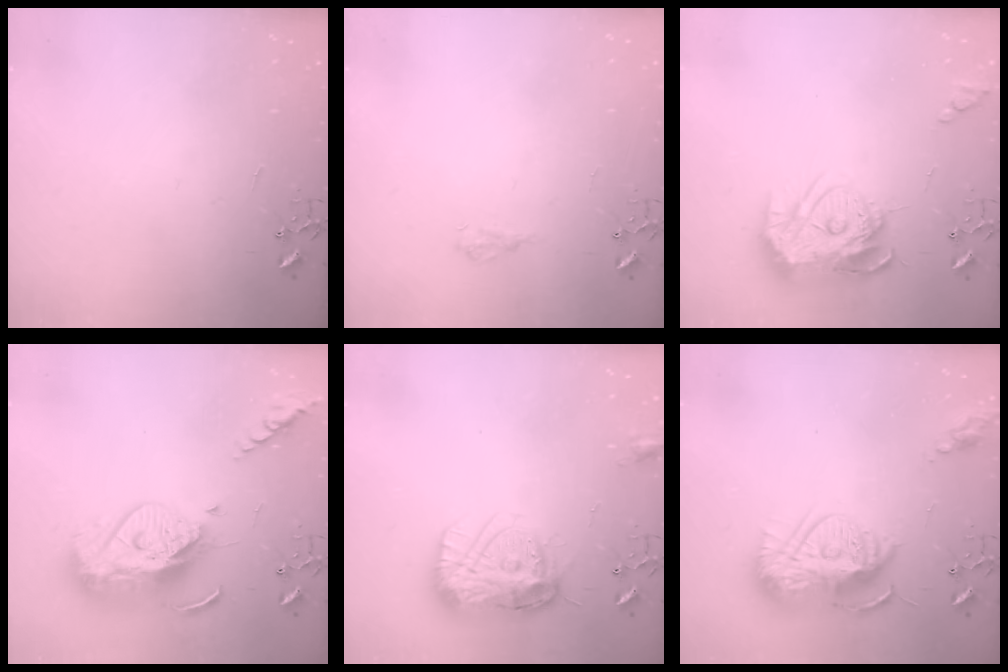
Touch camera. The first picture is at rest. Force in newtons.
{"total": 6.6, "press": 6.5, "slide": 0.9}
{"total": 16.3, "press": 16.2, "slide": 1.6}
{"total": 17.5, "press": 17.4, "slide": 1.6}
{"total": 16.8, "press": 16.7, "slide": 1.5}
{"total": 15.8, "press": 15.8, "slide": 1.4}